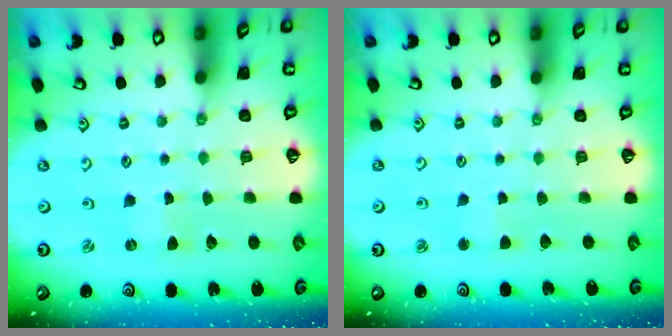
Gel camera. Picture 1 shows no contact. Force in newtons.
{"total": 2.4, "press": 2.4, "slide": 0.5}